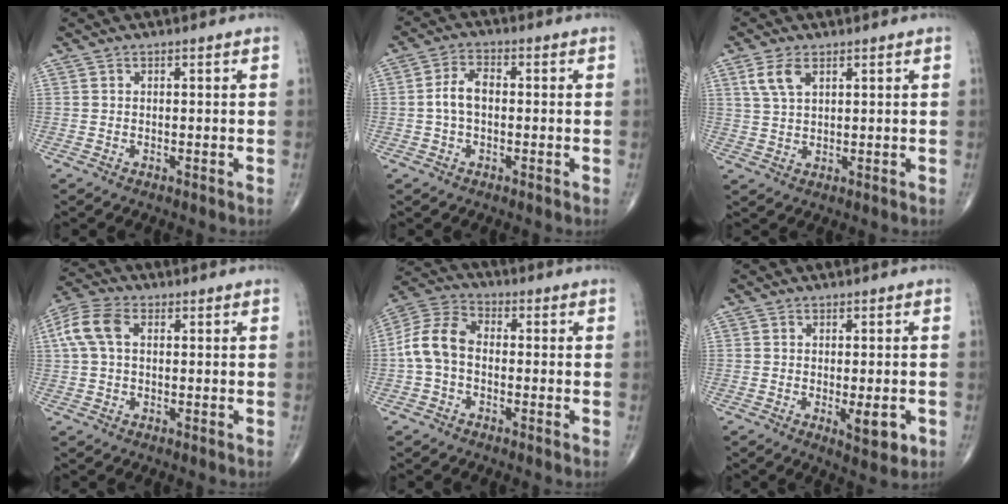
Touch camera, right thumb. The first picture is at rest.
{"total": 5.0, "force": [-0.3, 3.0, 4.0], "torque": [-0.078, 0.018, -0.012]}
{"total": 5.0, "force": [2.3, 2.5, 3.6], "torque": [-0.074, 0.001, 0.053]}
{"total": 7.6, "force": [1.4, 4.7, 5.7], "torque": [-0.139, 0.024, 0.025]}
{"total": 8.8, "force": [-1.1, 6.0, 6.4], "torque": [-0.123, 0.028, -0.036]}
{"total": 5.5, "force": [-1.5, 1.9, 4.9], "torque": [-0.061, -0.010, -0.016]}